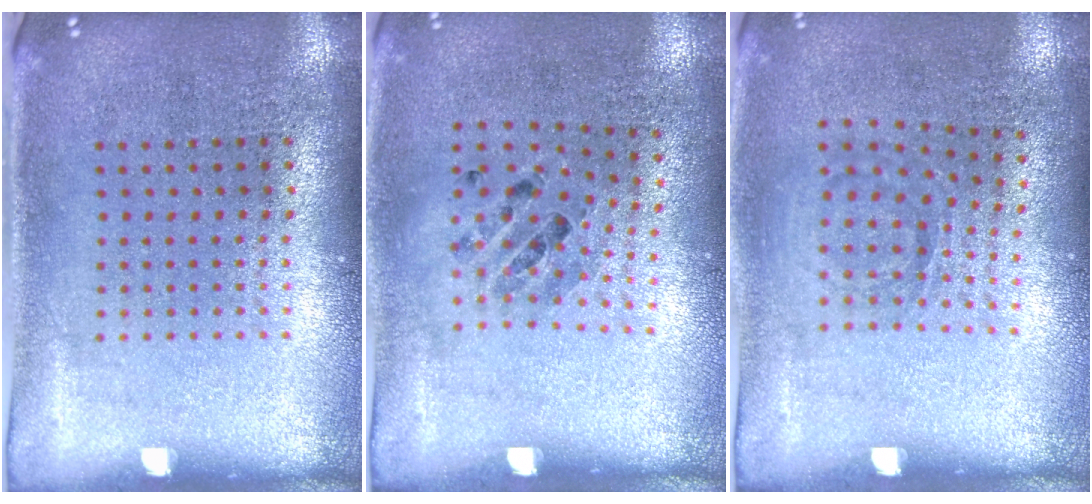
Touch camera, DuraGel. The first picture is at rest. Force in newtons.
{"total": 0.9, "press": 0.7, "slide": 0.5}
{"total": 1.0, "press": 0.8, "slide": 0.6}